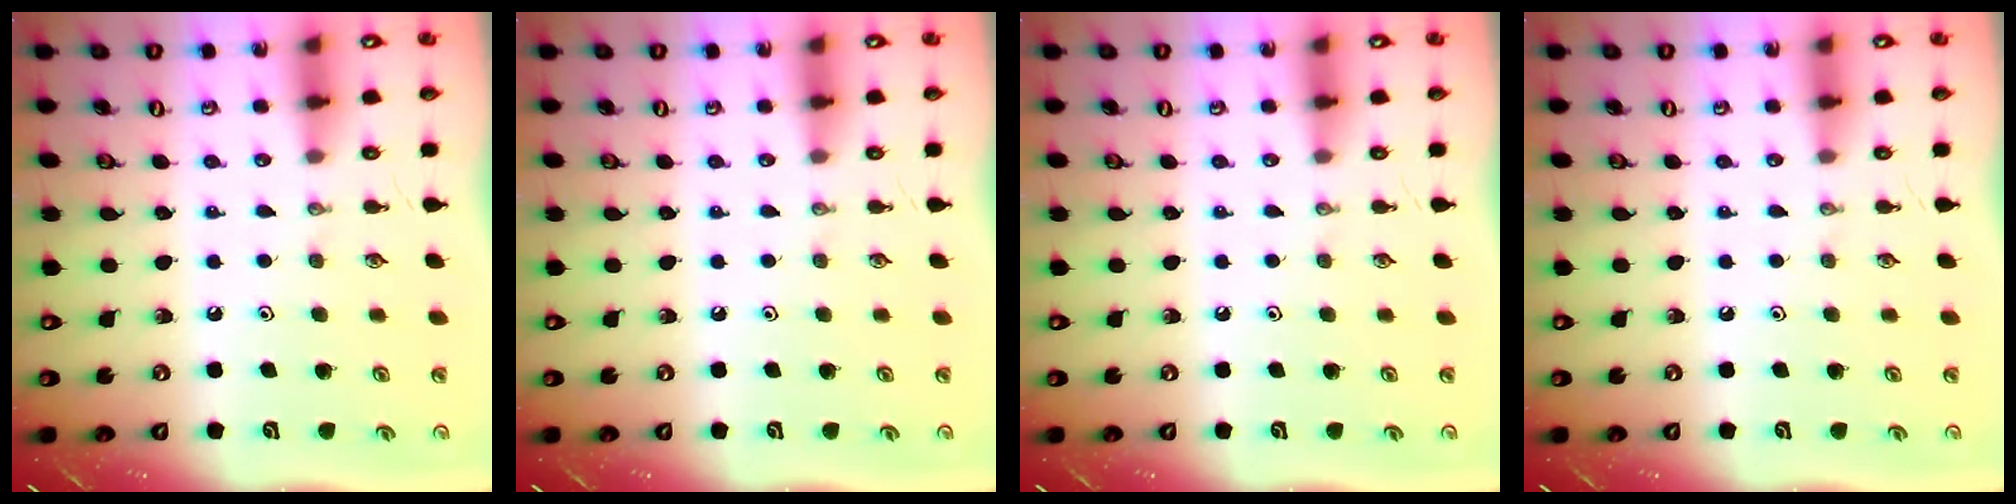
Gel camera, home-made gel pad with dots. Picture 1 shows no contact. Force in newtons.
{"total": 0.0}
{"total": 0.0}
{"total": 0.0}